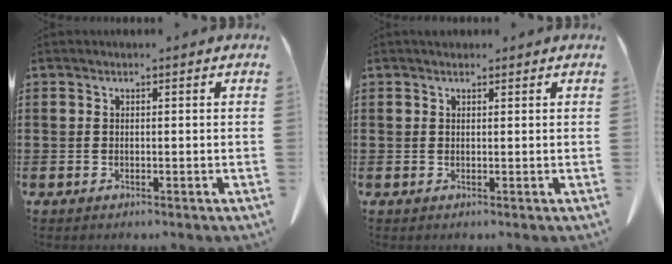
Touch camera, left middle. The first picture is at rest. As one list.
[{"total": 0.8, "force": [0.7, 0.4, 0.2], "torque": [-0.005, 0.004, 0.013]}]